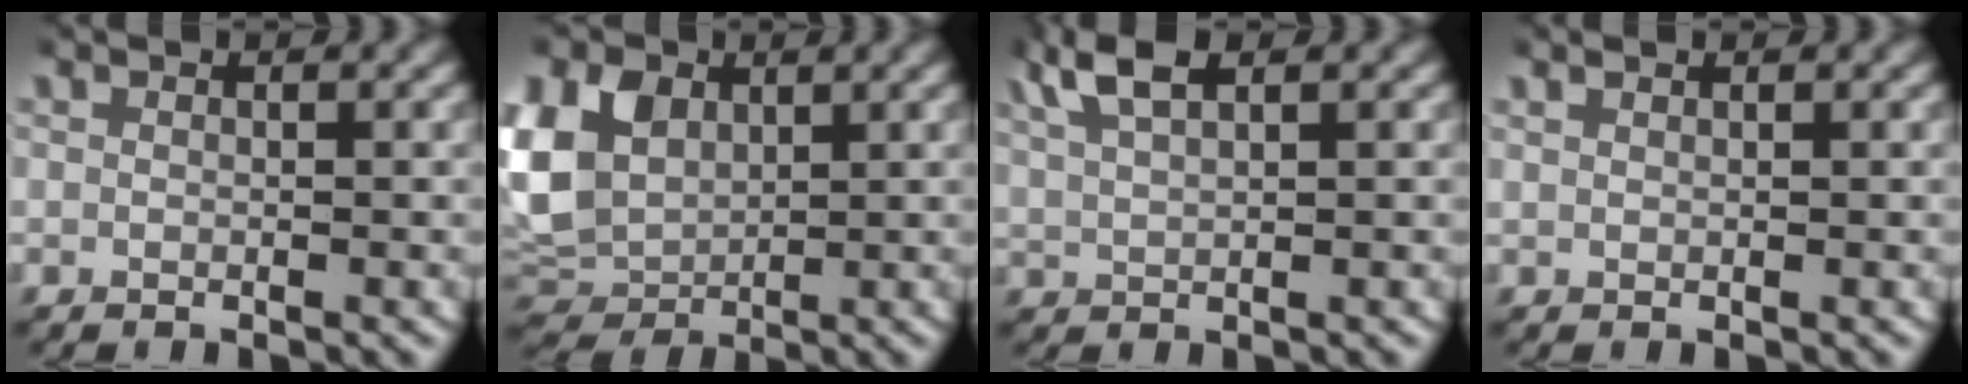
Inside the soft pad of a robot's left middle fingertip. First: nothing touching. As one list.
[{"total": 8.3, "force": [1.2, 7.1, 4.0], "torque": [-0.112, -0.022, 0.030]}, {"total": 3.9, "force": [2.9, 1.3, 2.4], "torque": [-0.058, 0.006, 0.054]}, {"total": 1.1, "force": [1.0, 0.2, 0.3], "torque": [-0.001, 0.002, 0.017]}]